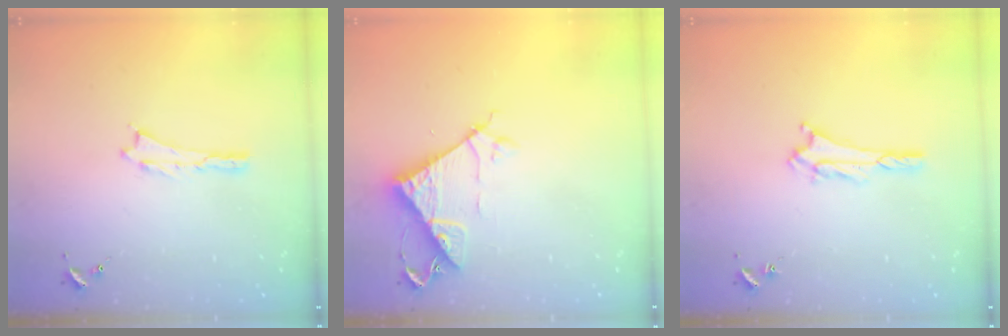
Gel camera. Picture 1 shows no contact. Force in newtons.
{"total": 7.0, "press": 7.0, "slide": 0.7}
{"total": 2.4, "press": 2.4, "slide": 0.4}